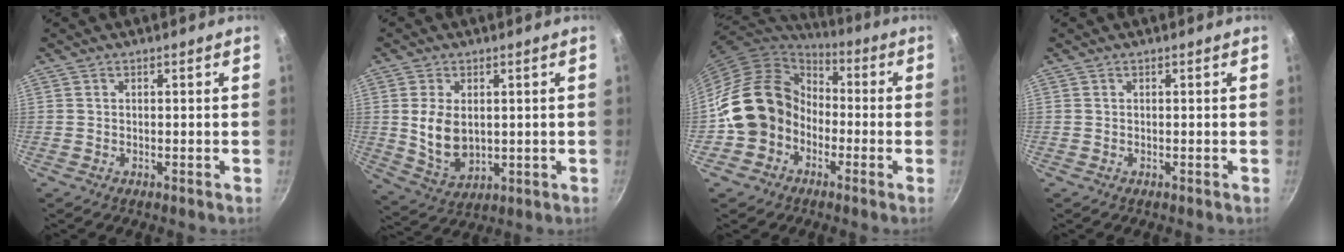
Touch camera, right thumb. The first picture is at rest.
{"total": 8.9, "force": [1.1, 5.7, 6.8], "torque": [-0.118, -0.017, 0.037]}
{"total": 15.3, "force": [-3.6, 13.1, 7.0], "torque": [-0.084, 0.057, -0.069]}
{"total": 0.0}